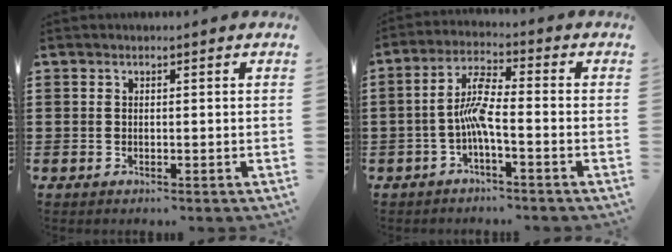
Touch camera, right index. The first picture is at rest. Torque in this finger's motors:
{"motor_torque": [1.40, -0.68, 0.69, 0.20]}